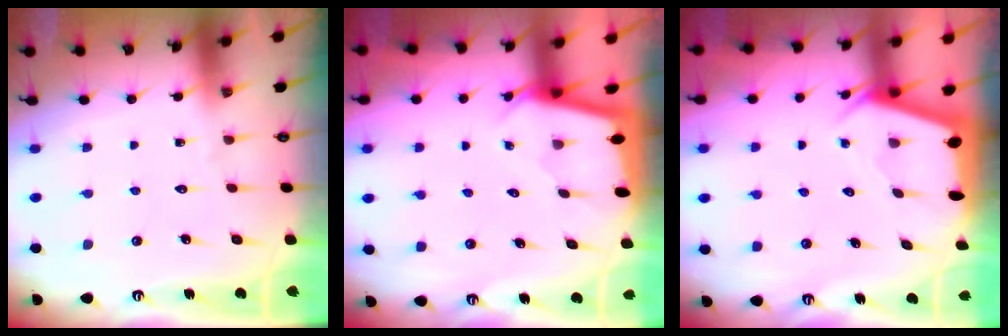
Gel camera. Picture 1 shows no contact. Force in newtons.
{"total": 2.1, "press": 2.1, "slide": 0.2}
{"total": 2.5, "press": 2.5, "slide": 0.3}